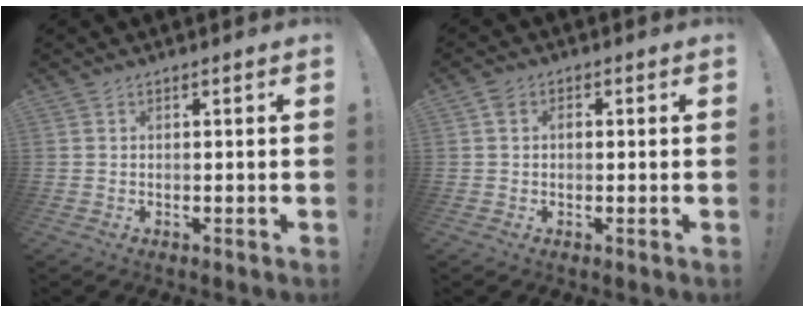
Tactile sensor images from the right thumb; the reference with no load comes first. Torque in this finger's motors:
{"motor_torque": [-0.12, 0.22, 0.35, 0.09, 0.08]}